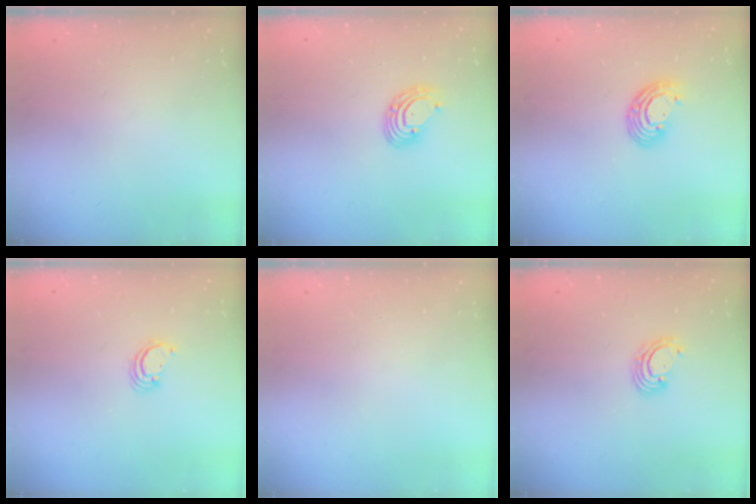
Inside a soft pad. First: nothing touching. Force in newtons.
{"total": 5.6, "press": 5.6, "slide": 0.5}
{"total": 8.4, "press": 8.3, "slide": 1.4}
{"total": 2.6, "press": 2.6, "slide": 0.2}
{"total": 0.0}
{"total": 3.1, "press": 3.1, "slide": 0.1}